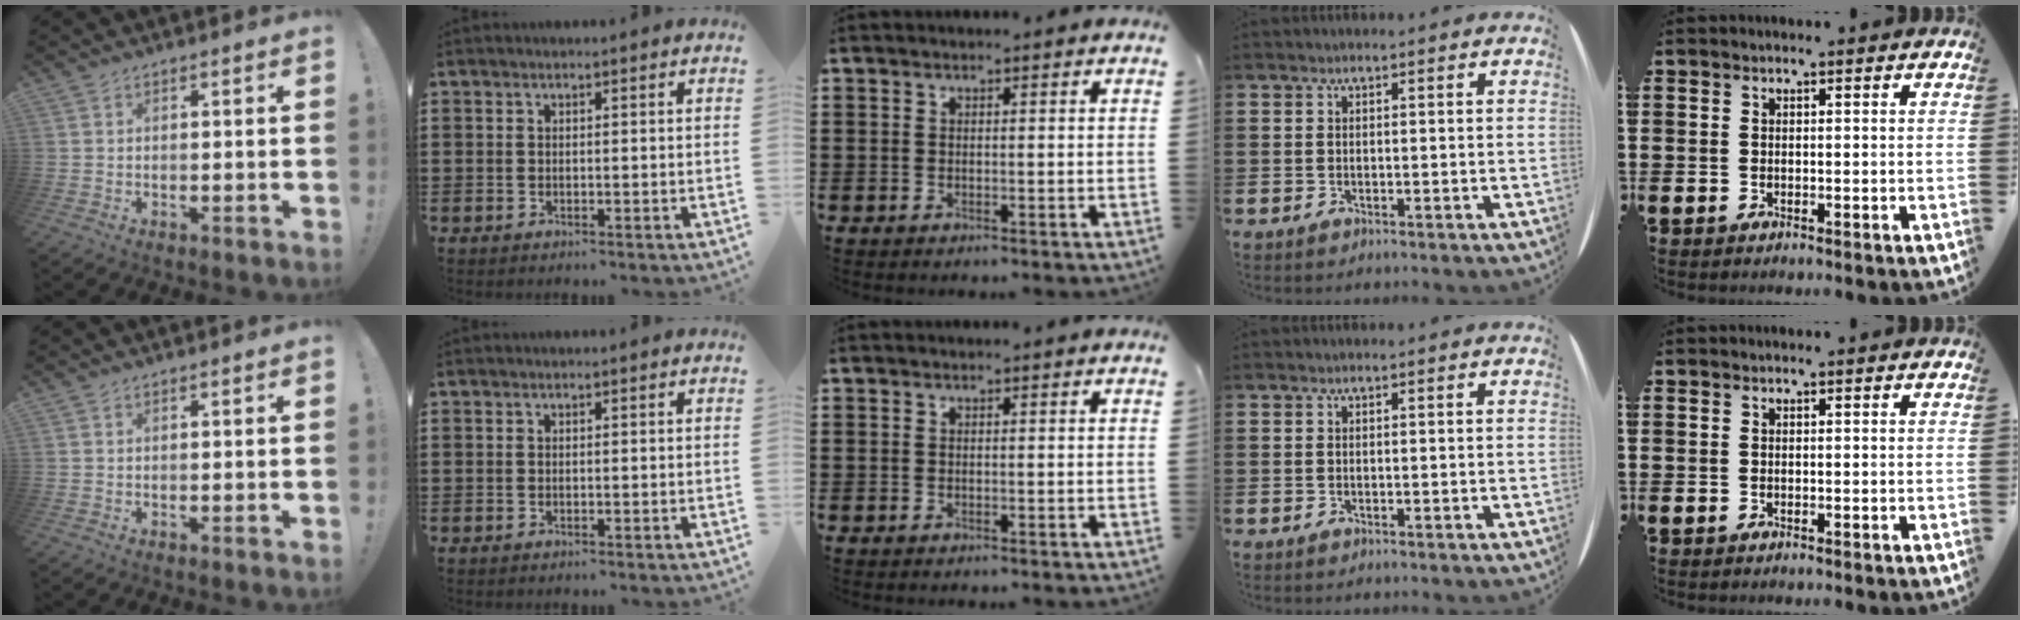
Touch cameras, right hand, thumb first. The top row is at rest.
{}